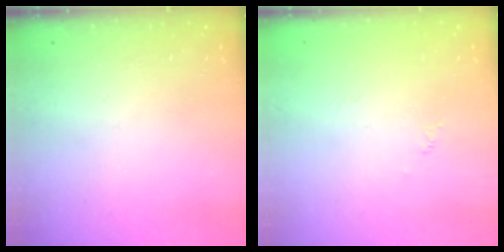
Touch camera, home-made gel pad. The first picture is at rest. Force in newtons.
{"total": 1.7, "press": 1.6, "slide": 0.4}